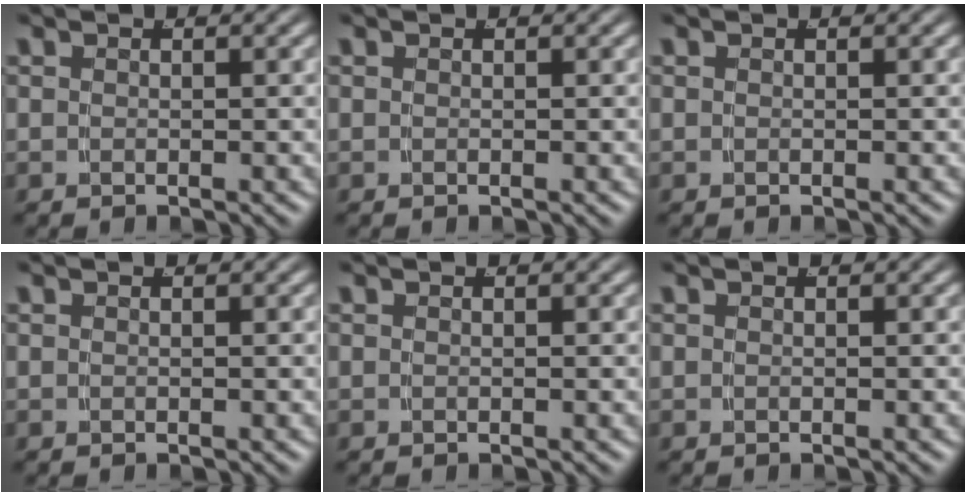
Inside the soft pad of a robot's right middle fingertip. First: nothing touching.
{"total": 0.0}
{"total": 0.0}
{"total": 0.0}
{"total": 0.0}
{"total": 0.0}